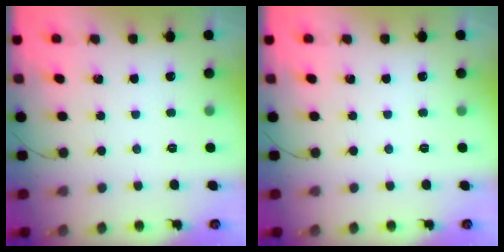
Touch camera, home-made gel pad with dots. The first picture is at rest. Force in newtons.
{"total": 0.0}